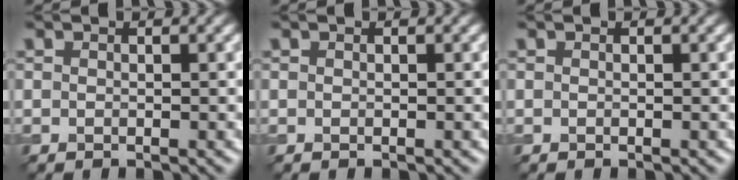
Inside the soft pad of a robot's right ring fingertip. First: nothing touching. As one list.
[{"total": 0.0}, {"total": 0.0}]